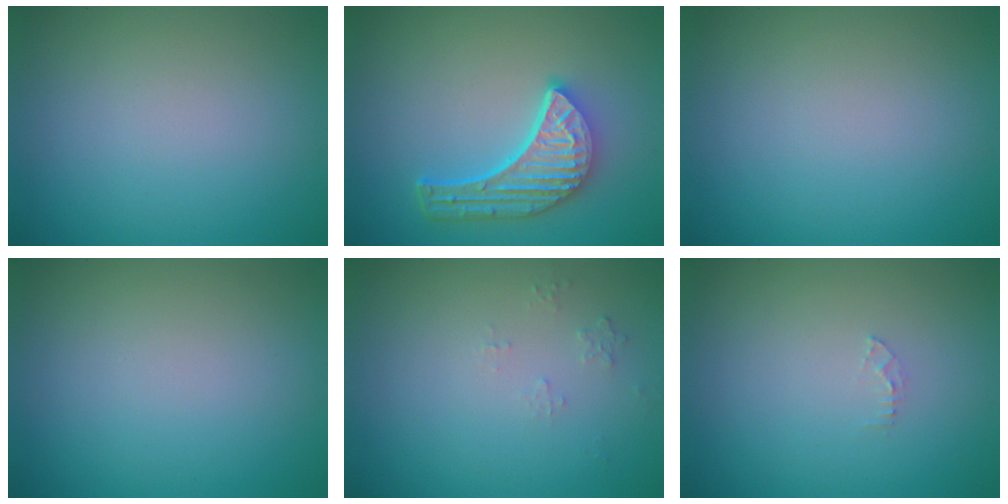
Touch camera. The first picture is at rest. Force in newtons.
{"total": 5.9, "press": 4.5, "slide": 3.8}
{"total": 0.0}
{"total": 0.0}
{"total": 0.6, "press": 0.4, "slide": 0.5}
{"total": 0.7, "press": 0.7, "slide": 0.1}